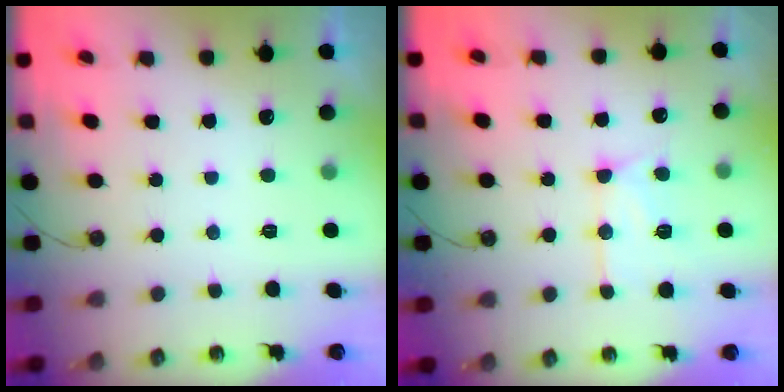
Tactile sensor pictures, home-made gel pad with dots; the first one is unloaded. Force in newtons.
{"total": 13.1, "press": 13.1, "slide": 1.2}